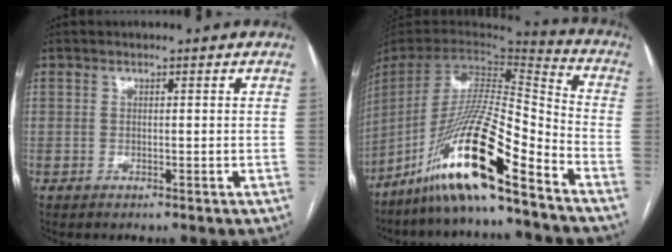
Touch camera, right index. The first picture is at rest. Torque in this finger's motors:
{"motor_torque": [0.71, -0.60, 0.58, 0.21]}